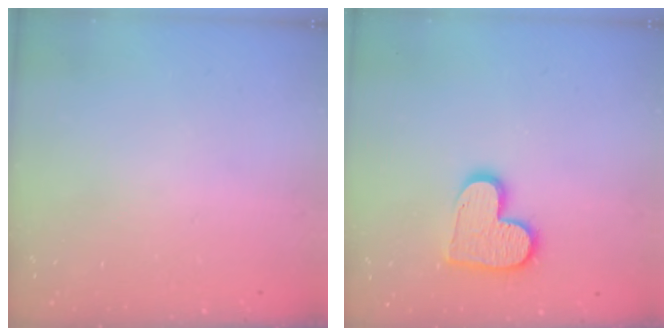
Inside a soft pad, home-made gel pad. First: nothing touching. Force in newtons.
{"total": 12.4, "press": 12.4, "slide": 0.8}